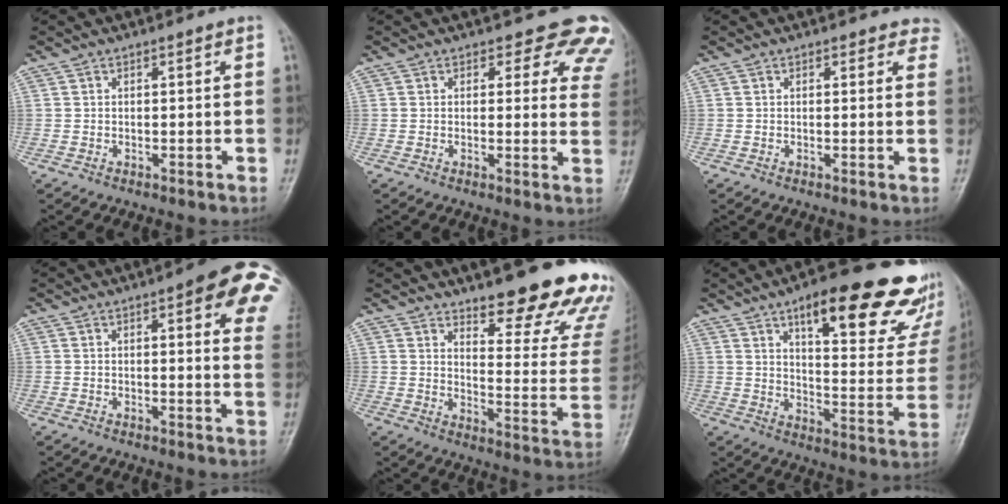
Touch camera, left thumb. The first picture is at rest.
{"total": 9.9, "force": [8.4, 4.7, 2.4], "torque": [0.036, -0.040, 0.055]}
{"total": 3.4, "force": [2.8, 1.9, 0.4], "torque": [0.035, -0.011, 0.010]}
{"total": 14.2, "force": [5.9, 4.2, 12.3], "torque": [-0.114, -0.015, 0.055]}
{"total": 20.4, "force": [15.7, 5.1, 11.9], "torque": [-0.112, -0.122, 0.198]}
{"total": 27.6, "force": [16.1, 8.8, 20.5], "torque": [-0.236, -0.060, 0.219]}